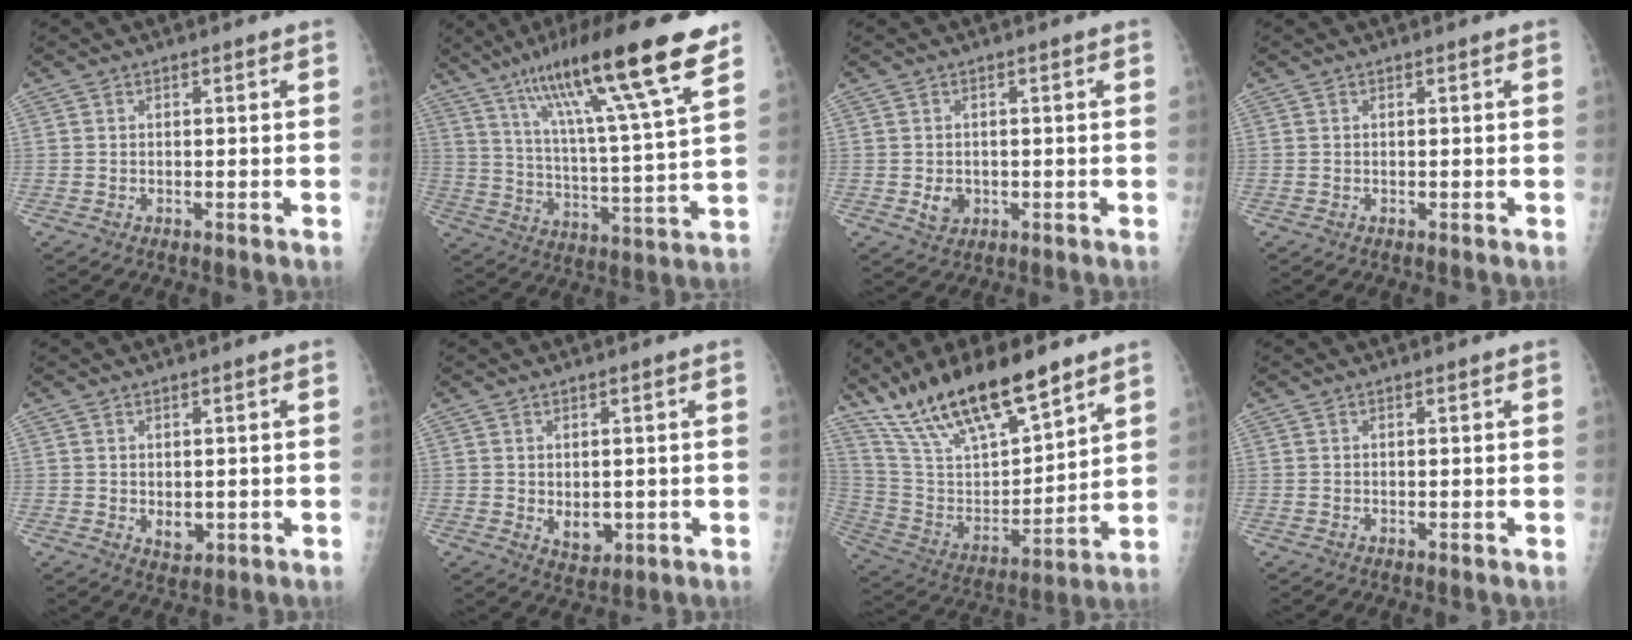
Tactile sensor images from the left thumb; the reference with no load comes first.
{"total": 22.0, "force": [13.7, 2.3, 17.1], "torque": [-0.274, -0.038, 0.225]}
{"total": 2.9, "force": [-0.5, 2.4, 1.5], "torque": [-0.016, 0.000, 0.000]}
{"total": 0.0}
{"total": 2.9, "force": [-0.1, 1.9, 2.2], "torque": [-0.021, -0.005, 0.008]}
{"total": 4.2, "force": [-0.3, 2.8, 3.1], "torque": [-0.030, -0.007, 0.011]}
{"total": 21.8, "force": [16.1, 6.5, 13.2], "torque": [-0.215, -0.061, 0.302]}
{"total": 0.0}